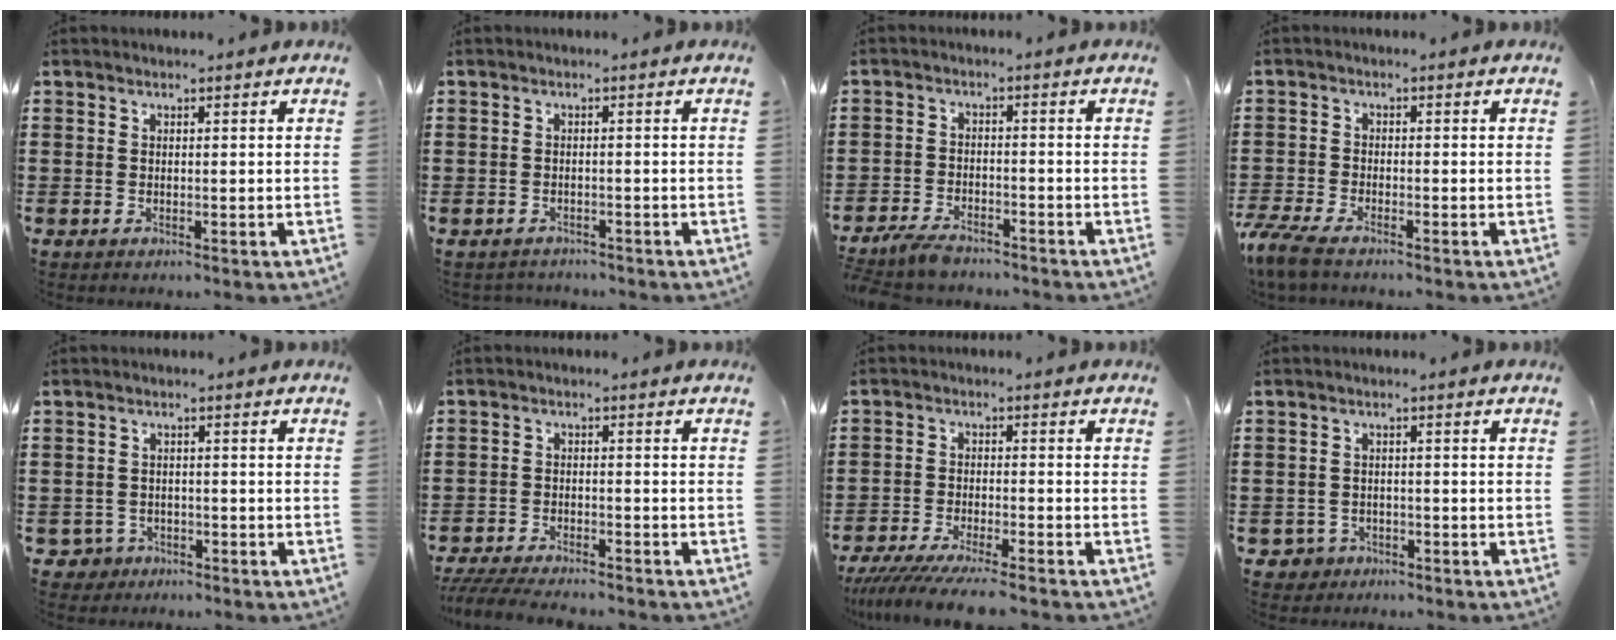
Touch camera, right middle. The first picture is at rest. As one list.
[{"total": 1.1, "force": [-1.1, 0.1, 0.0], "torque": [-0.005, -0.002, -0.023]}, {"total": 3.6, "force": [-3.3, 0.8, 1.2], "torque": [-0.038, -0.001, -0.069]}, {"total": 3.9, "force": [-3.3, 0.4, 2.0], "torque": [-0.071, -0.018, -0.073]}, {"total": 2.0, "force": [-1.6, 1.2, 0.2], "torque": [-0.013, -0.001, -0.035]}, {"total": 4.3, "force": [-4.2, 0.3, 1.2], "torque": [-0.033, -0.008, -0.087]}, {"total": 5.7, "force": [-5.2, -0.1, 2.3], "torque": [-0.057, -0.023, -0.102]}, {"total": 2.0, "force": [-1.6, 1.2, 0.2], "torque": [-0.012, -0.001, -0.035]}]